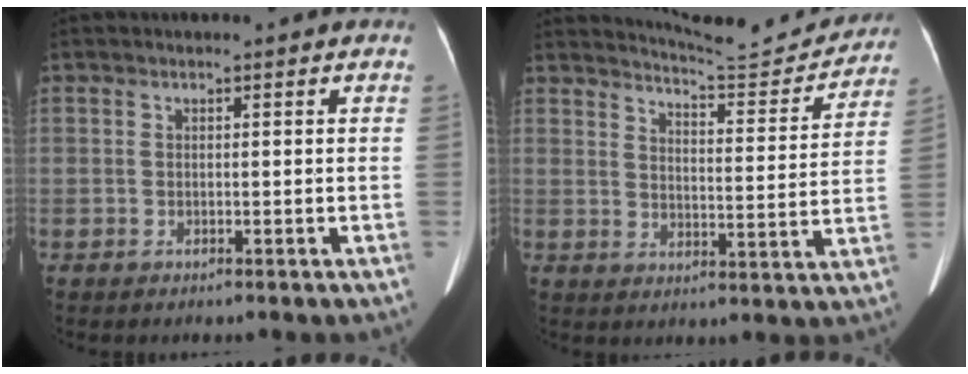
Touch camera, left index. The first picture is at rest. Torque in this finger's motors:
{"motor_torque": [0.39, -0.87, -0.03, -0.03]}